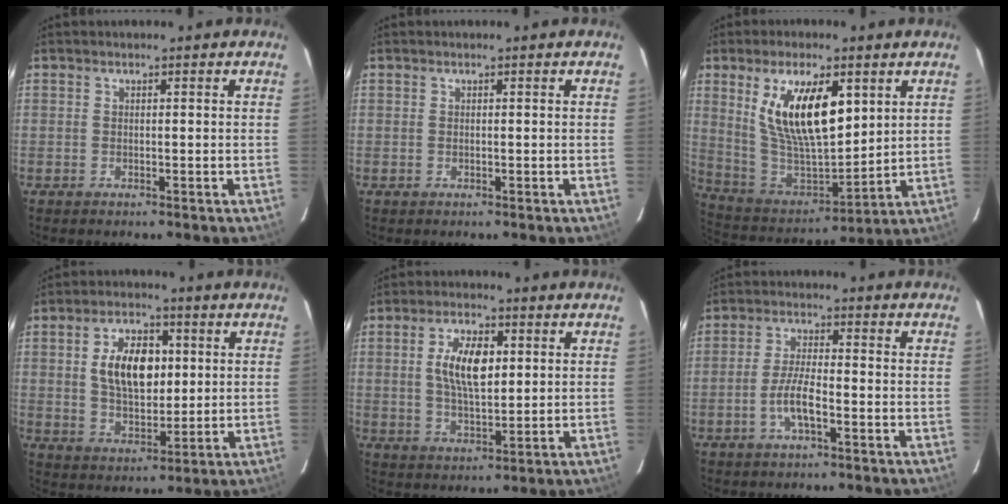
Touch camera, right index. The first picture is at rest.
{"total": 0.0}
{"total": 17.7, "force": [6.5, 7.4, 14.7], "torque": [-0.274, -0.004, 0.136]}
{"total": 11.2, "force": [2.1, 6.4, 8.9], "torque": [-0.156, 0.014, 0.044]}
{"total": 8.7, "force": [1.8, 3.9, 7.6], "torque": [-0.142, 0.007, 0.035]}
{"total": 5.5, "force": [-2.5, 1.1, 4.8], "torque": [-0.101, 0.002, -0.049]}